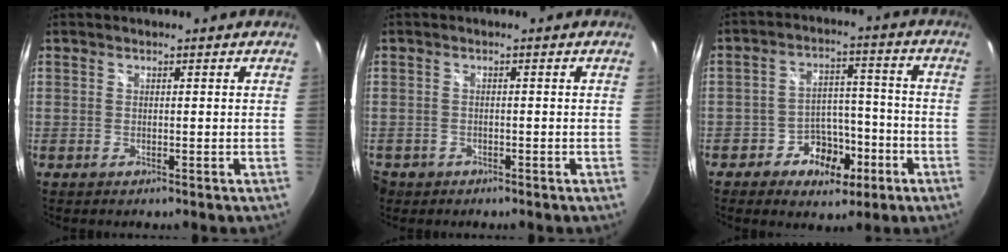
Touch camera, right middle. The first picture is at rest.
{"total": 4.6, "force": [-2.2, 3.8, 1.4], "torque": [-0.045, -0.005, -0.036]}
{"total": 9.7, "force": [-5.0, 6.6, 5.0], "torque": [-0.095, 0.022, -0.069]}